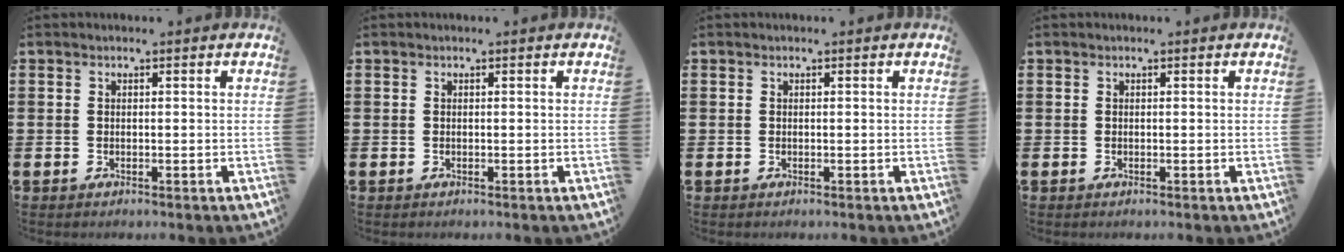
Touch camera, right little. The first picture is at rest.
{"total": 0.0}
{"total": 0.0}
{"total": 0.0}